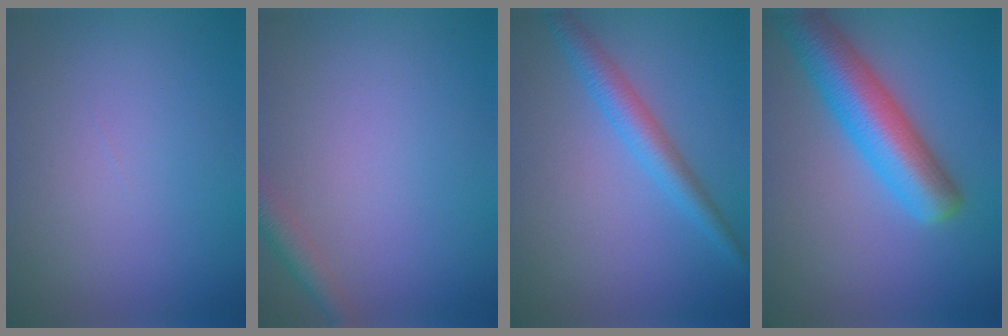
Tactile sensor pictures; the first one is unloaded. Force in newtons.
{"total": 2.0, "press": 2.0, "slide": 0.1}
{"total": 3.2, "press": 3.2, "slide": 0.1}
{"total": 7.5, "press": 7.5, "slide": 0.4}